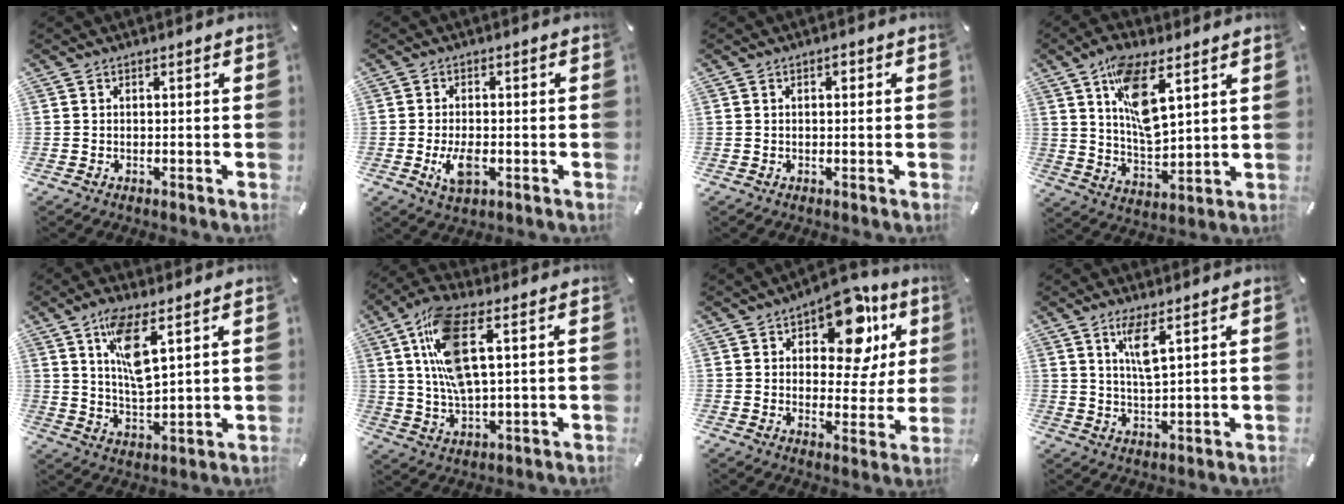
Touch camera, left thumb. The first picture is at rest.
{"total": 5.6, "force": [-1.4, 2.8, 4.6], "torque": [-0.103, -0.001, -0.026]}
{"total": 1.3, "force": [0.3, 0.8, 1.1], "torque": [-0.022, 0.005, 0.003]}
{"total": 13.3, "force": [6.8, 5.7, 10.0], "torque": [-0.181, -0.021, 0.118]}
{"total": 10.7, "force": [5.7, 3.5, 8.3], "torque": [-0.158, -0.013, 0.100]}
{"total": 14.1, "force": [4.4, 5.5, 12.2], "torque": [-0.266, -0.006, 0.076]}
{"total": 16.1, "force": [8.7, 8.7, 10.3], "torque": [-0.129, -0.049, 0.143]}
{"total": 6.4, "force": [3.3, 1.3, 5.3], "torque": [-0.106, -0.005, 0.053]}